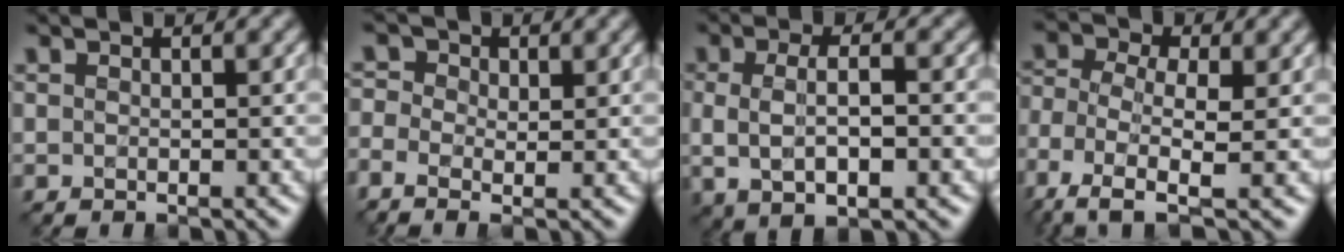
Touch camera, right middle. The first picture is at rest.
{"total": 3.1, "force": [-0.4, 2.2, 2.1], "torque": [-0.051, 0.003, -0.013]}
{"total": 4.9, "force": [-0.1, 1.8, 4.5], "torque": [-0.083, -0.003, -0.002]}
{"total": 6.5, "force": [-3.0, 3.0, 4.9], "torque": [-0.114, -0.003, -0.070]}